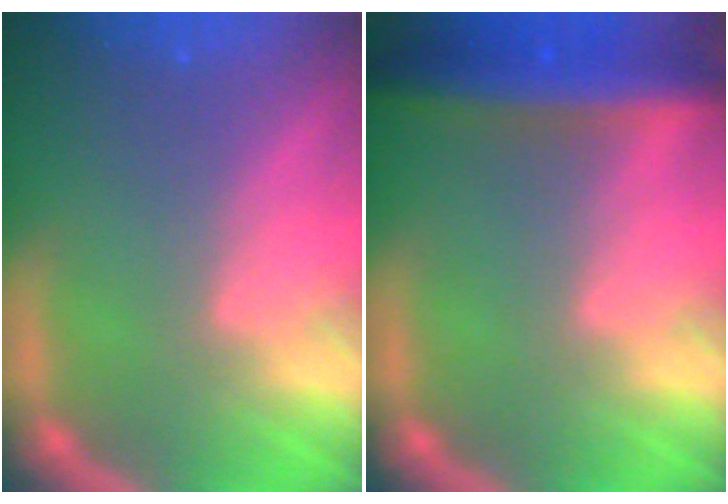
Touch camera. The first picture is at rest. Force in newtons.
{"total": 6.0}